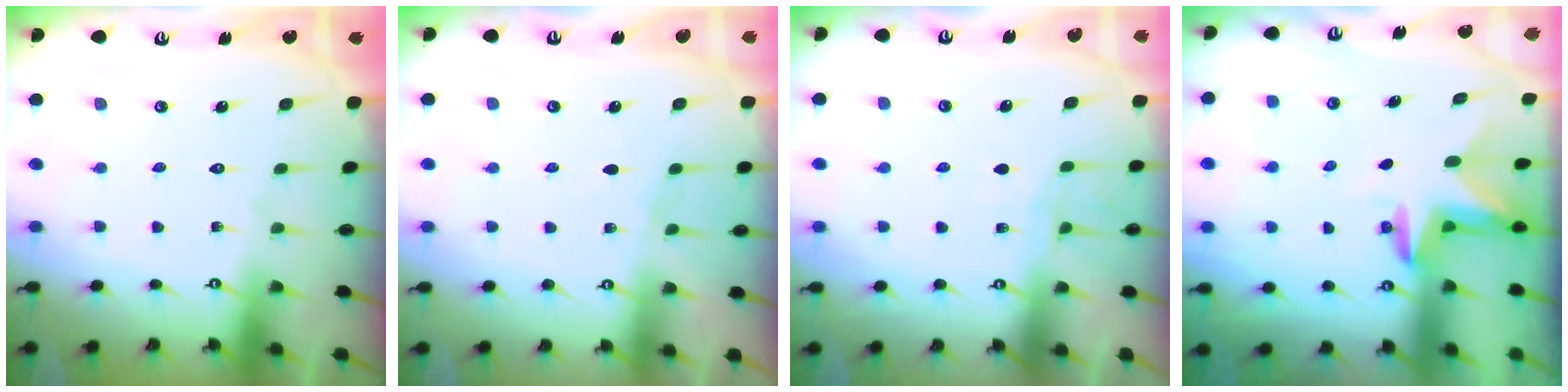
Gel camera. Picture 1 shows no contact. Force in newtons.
{"total": 4.6, "press": 4.5, "slide": 0.6}
{"total": 5.4, "press": 5.4, "slide": 0.6}
{"total": 3.3, "press": 3.3, "slide": 0.2}